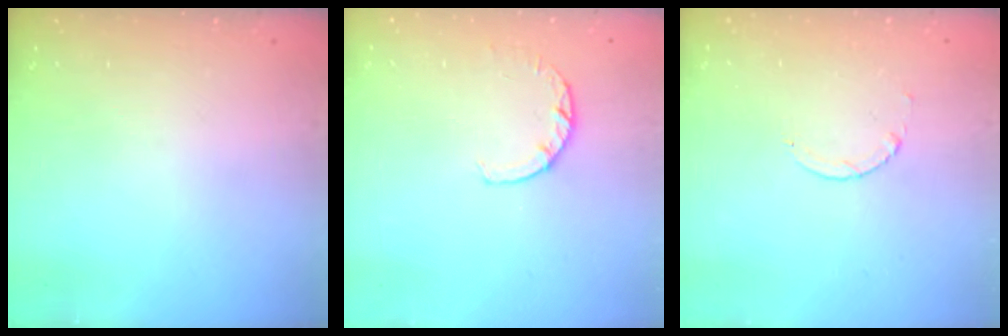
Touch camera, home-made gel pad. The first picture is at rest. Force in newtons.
{"total": 3.0, "press": 2.9, "slide": 0.4}
{"total": 2.3, "press": 2.3, "slide": 0.3}